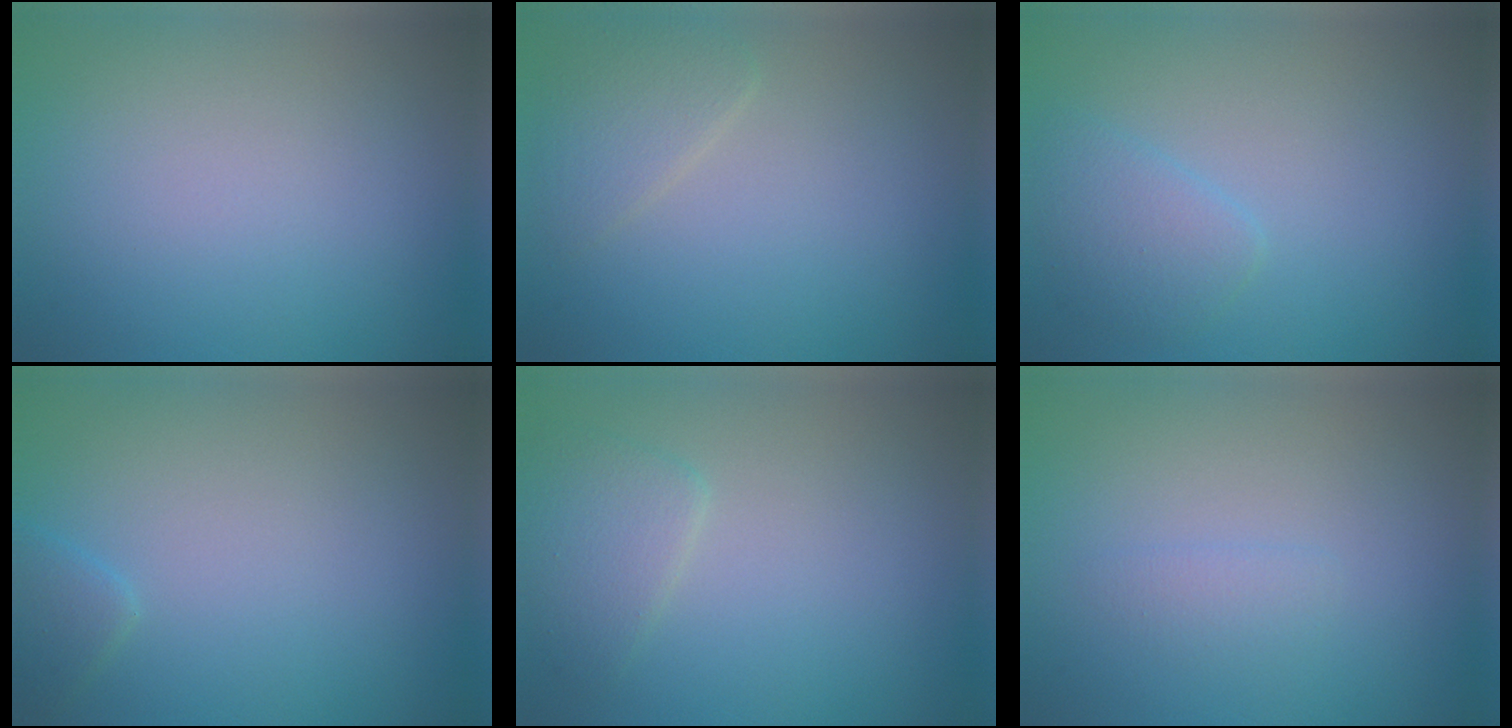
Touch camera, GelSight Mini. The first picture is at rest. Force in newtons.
{"total": 2.0, "press": 2.0, "slide": 0.1}
{"total": 2.2, "press": 2.2, "slide": 0.1}
{"total": 1.4, "press": 1.4, "slide": 0.1}
{"total": 2.4, "press": 2.4, "slide": 0.1}
{"total": 1.0, "press": 1.0, "slide": 0.1}